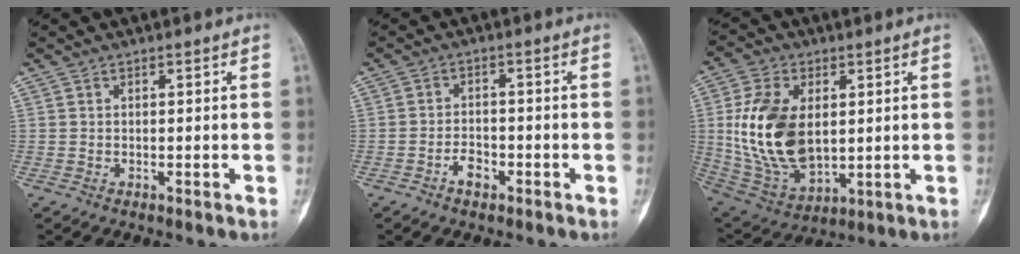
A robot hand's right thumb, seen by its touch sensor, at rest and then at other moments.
{"total": 3.5, "force": [-2.1, 2.0, 1.9], "torque": [-0.021, 0.019, -0.037]}
{"total": 18.2, "force": [2.0, 11.2, 14.2], "torque": [-0.262, -0.011, 0.053]}